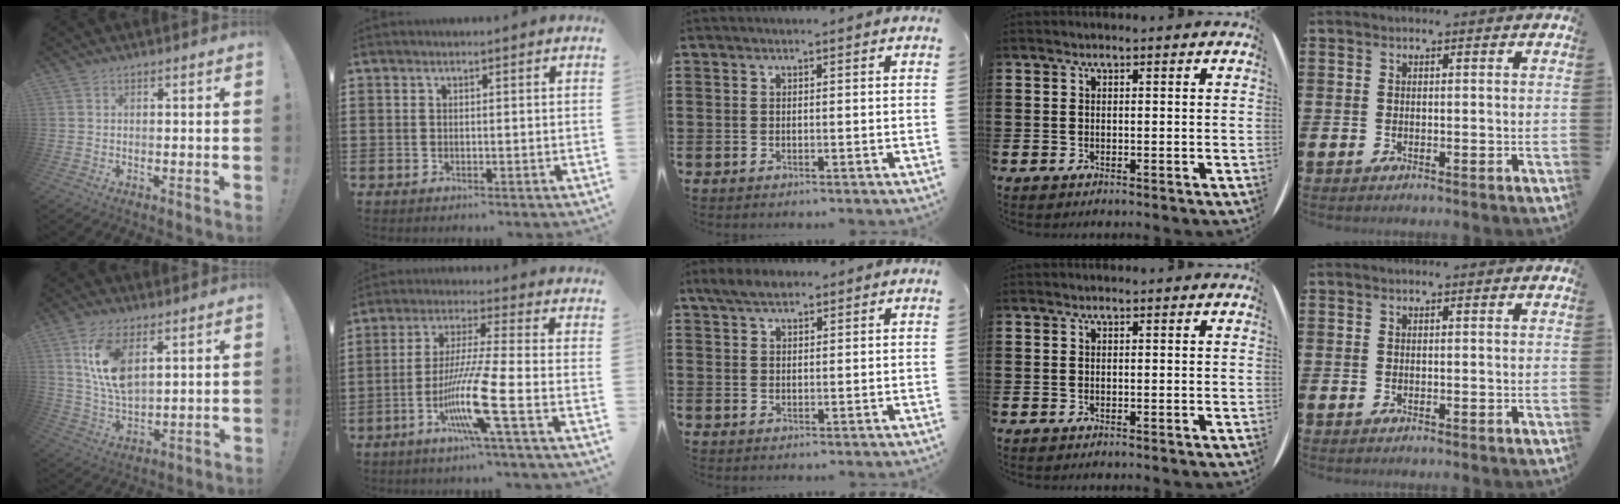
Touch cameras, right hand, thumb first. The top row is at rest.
{"thumb": {"total": 11.8, "force": [5.4, 5.7, 8.8], "torque": [-0.175, -0.025, 0.095]}, "index": {"total": 11.5, "force": [-4.6, 0.1, 10.6], "torque": [-0.223, -0.016, -0.095]}, "middle": {"total": 2.7, "force": [2.3, 0.8, 1.1], "torque": [-0.027, 0.006, 0.045]}}